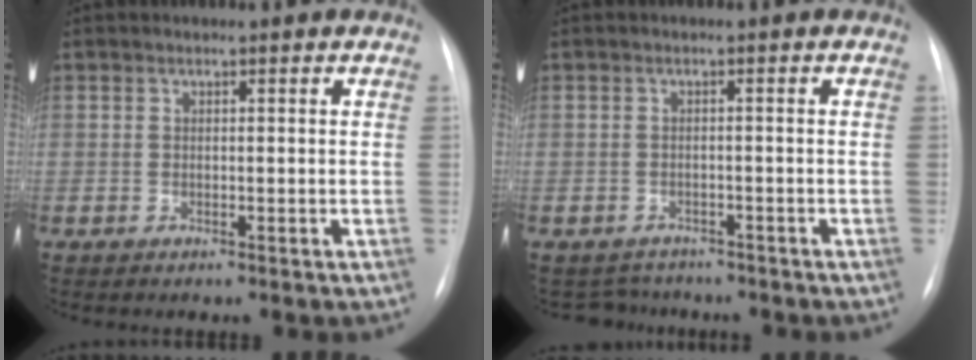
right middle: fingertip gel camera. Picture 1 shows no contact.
{"total": 3.4, "force": [-3.0, 1.4, -0.6], "torque": [0.006, 0.003, -0.045]}